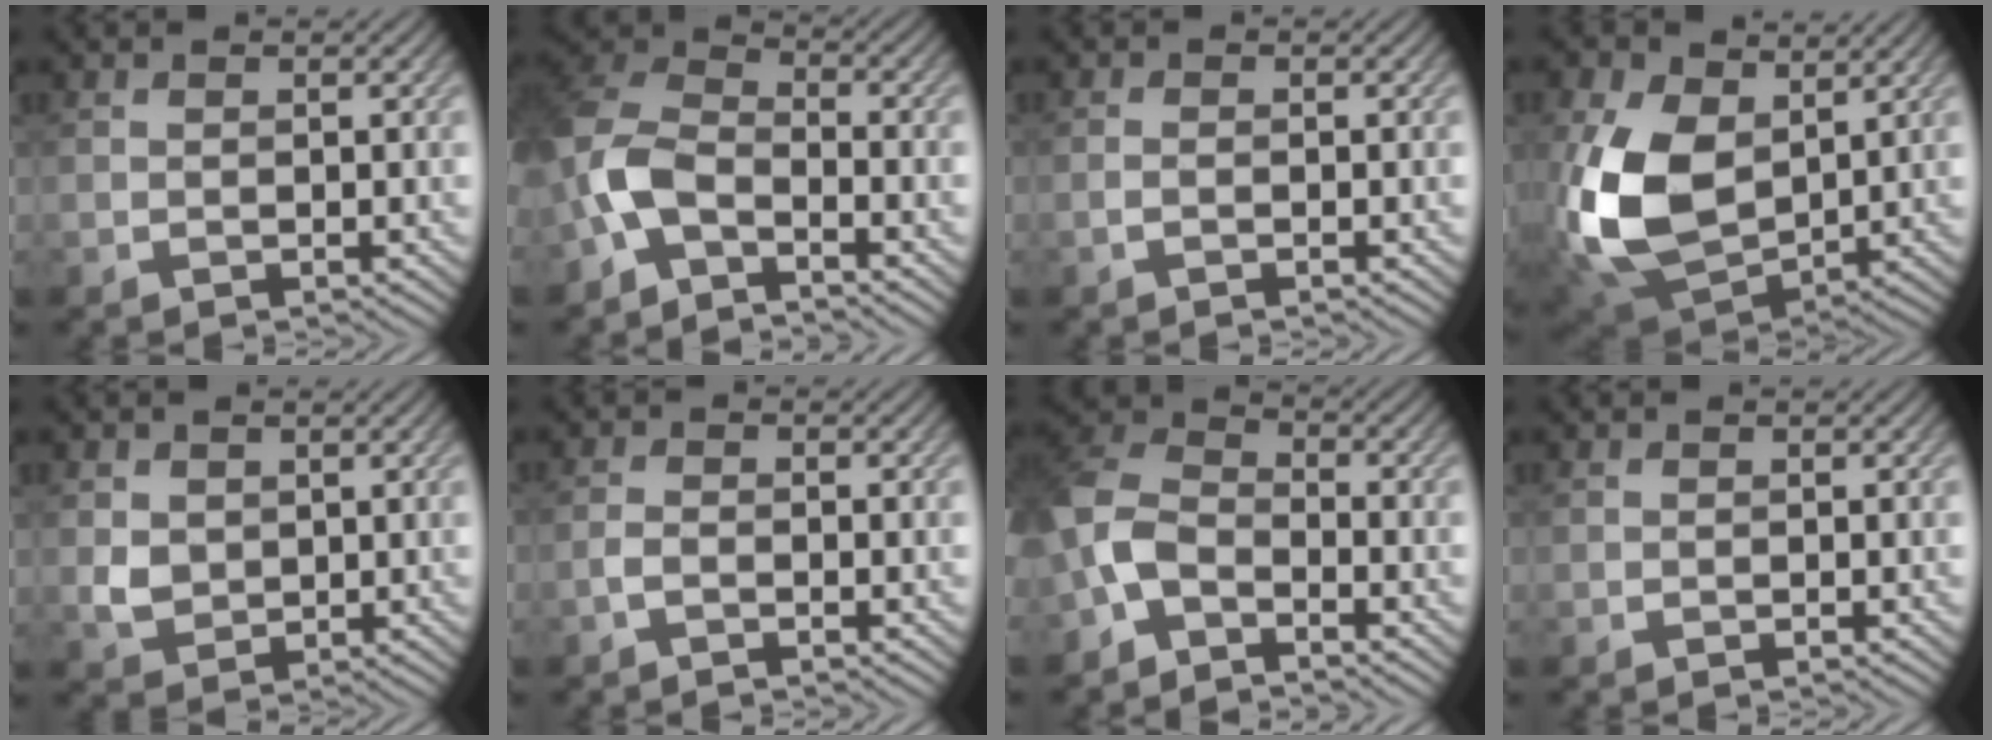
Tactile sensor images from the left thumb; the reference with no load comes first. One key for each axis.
{"total": 7.9, "fx": -3.8, "fy": 4.2, "fz": 5.4, "tx": -0.125, "ty": 0.006, "tz": -0.098}
{"total": 0.9, "fx": -0.5, "fy": 0.2, "fz": 0.6, "tx": -0.015, "ty": 0.002, "tz": -0.013}
{"total": 13.1, "fx": 1.7, "fy": 8.7, "fz": 9.7, "tx": -0.250, "ty": -0.003, "tz": 0.031}
{"total": 3.0, "fx": 0.9, "fy": 2.5, "fz": 1.4, "tx": -0.041, "ty": -0.005, "tz": 0.018}
{"total": 1.6, "fx": -1.1, "fy": 0.6, "fz": 1.0, "tx": -0.024, "ty": 0.001, "tz": -0.027}
{"total": 7.2, "fx": -3.9, "fy": 4.1, "fz": 4.4, "tx": -0.100, "ty": 0.005, "tz": -0.099}
{"total": 0.0}